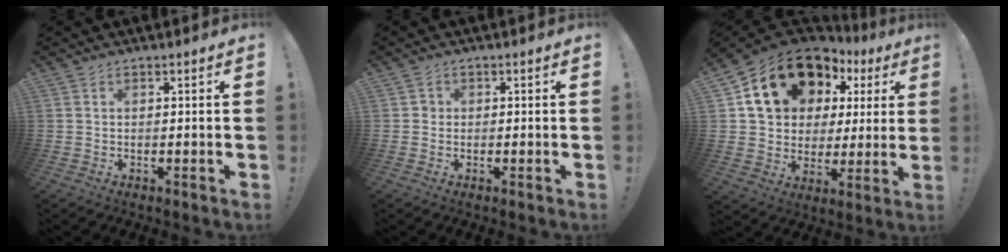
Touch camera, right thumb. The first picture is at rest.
{"total": 1.5, "force": [-0.2, 1.5, 0.5], "torque": [-0.006, 0.004, -0.005]}
{"total": 18.0, "force": [9.8, 12.6, 8.4], "torque": [-0.130, -0.051, 0.196]}